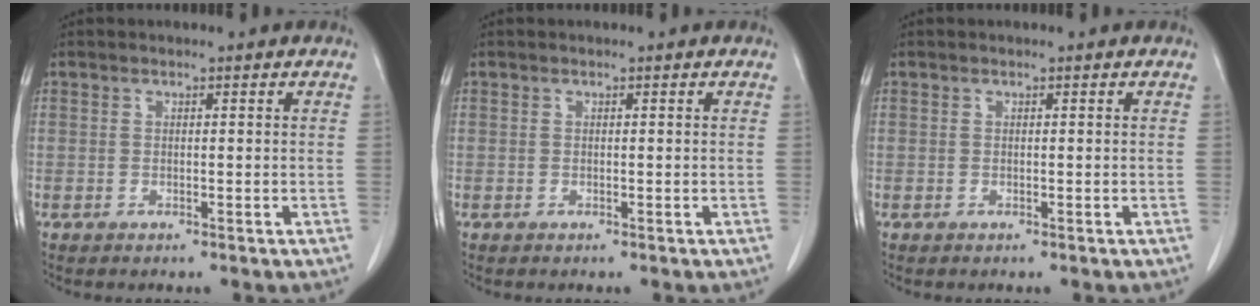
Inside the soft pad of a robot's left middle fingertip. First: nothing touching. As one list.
[{"total": 0.0}, {"total": 0.0}]